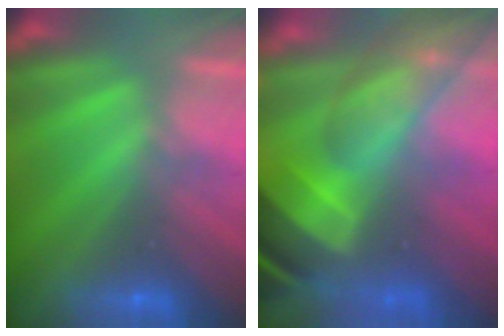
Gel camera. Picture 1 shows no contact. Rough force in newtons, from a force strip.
{"total": 7.4}